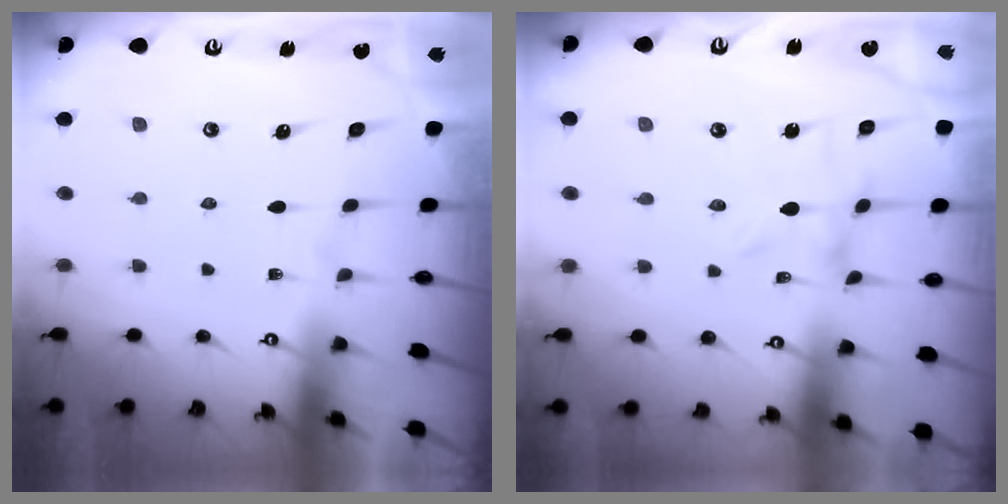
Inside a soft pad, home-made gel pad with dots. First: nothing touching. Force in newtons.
{"total": 0.0}